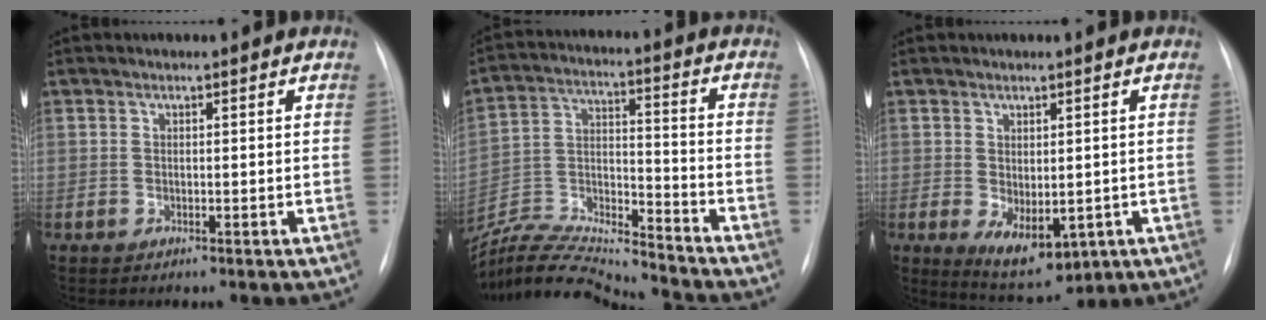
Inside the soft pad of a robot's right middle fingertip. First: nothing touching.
{"total": 15.3, "force": [-14.9, -0.3, 3.7], "torque": [-0.068, 0.017, -0.273]}
{"total": 7.7, "force": [-2.1, 3.9, 6.3], "torque": [-0.089, -0.019, -0.011]}